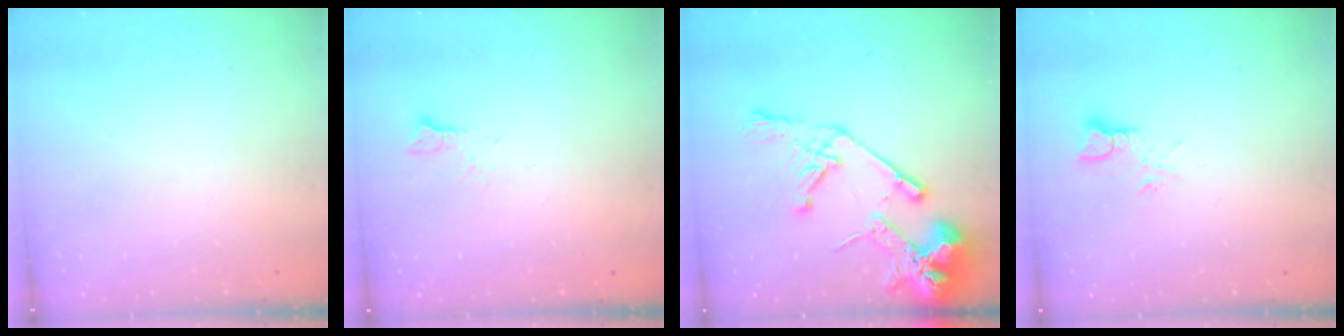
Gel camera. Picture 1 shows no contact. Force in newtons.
{"total": 2.9, "press": 2.9, "slide": 0.5}
{"total": 17.6, "press": 17.5, "slide": 2.1}
{"total": 2.8, "press": 2.8, "slide": 0.5}